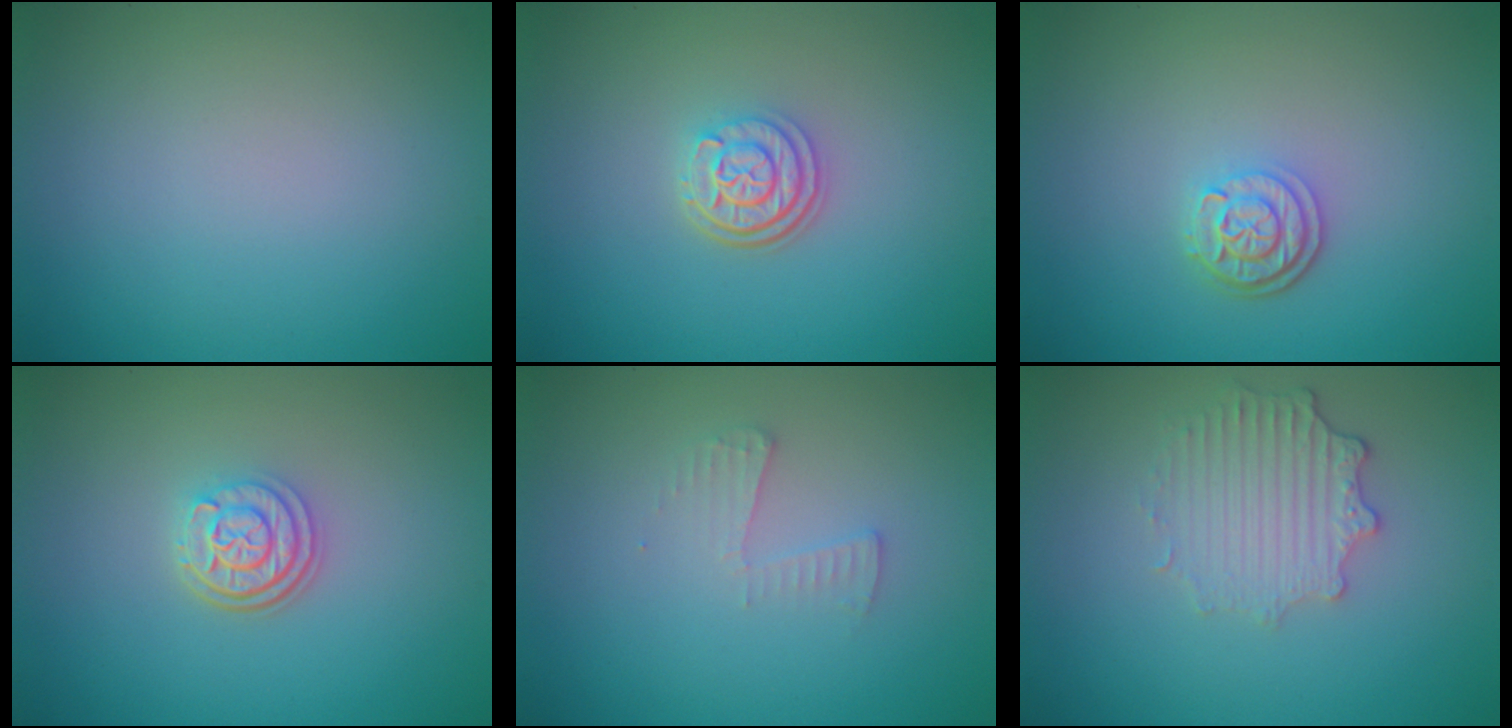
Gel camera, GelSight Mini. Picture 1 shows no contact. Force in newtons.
{"total": 3.0, "press": 2.4, "slide": 1.7}
{"total": 2.5, "press": 2.1, "slide": 1.4}
{"total": 3.0, "press": 2.5, "slide": 1.7}
{"total": 1.4, "press": 1.4, "slide": 0.1}
{"total": 2.8, "press": 2.5, "slide": 1.4}